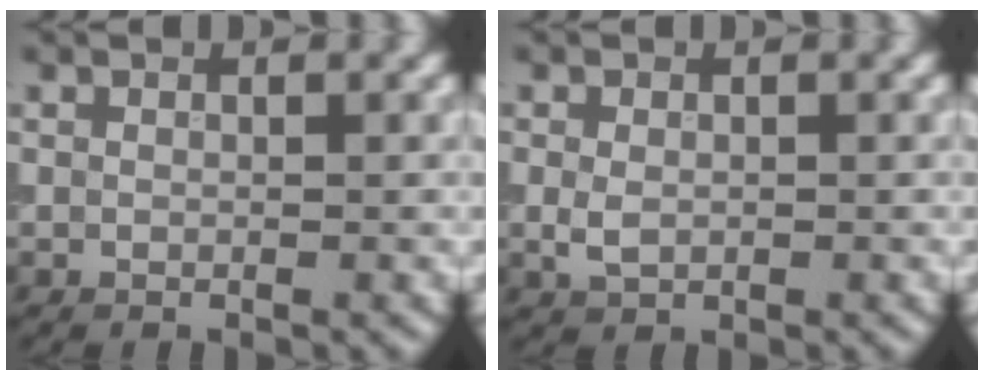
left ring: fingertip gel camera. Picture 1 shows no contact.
{"total": 1.7, "force": [-0.1, 1.2, 1.1], "torque": [-0.026, -0.002, 0.000]}